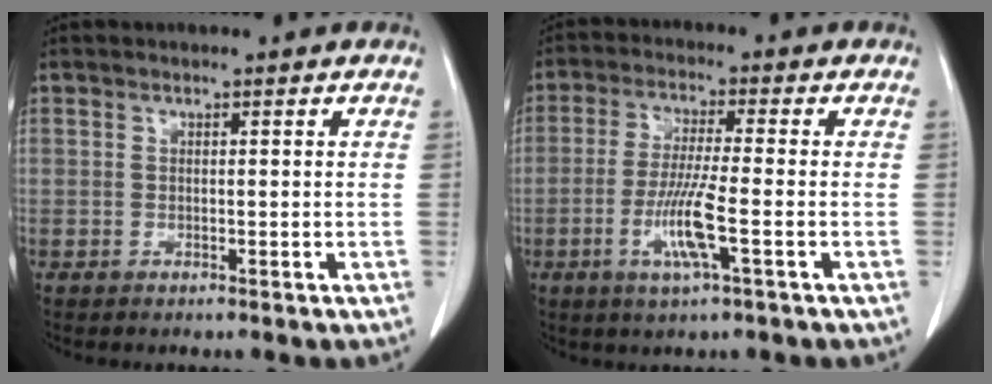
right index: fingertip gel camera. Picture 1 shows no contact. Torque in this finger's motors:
{"motor_torque": [1.32, -0.53, 0.27, 0.09]}